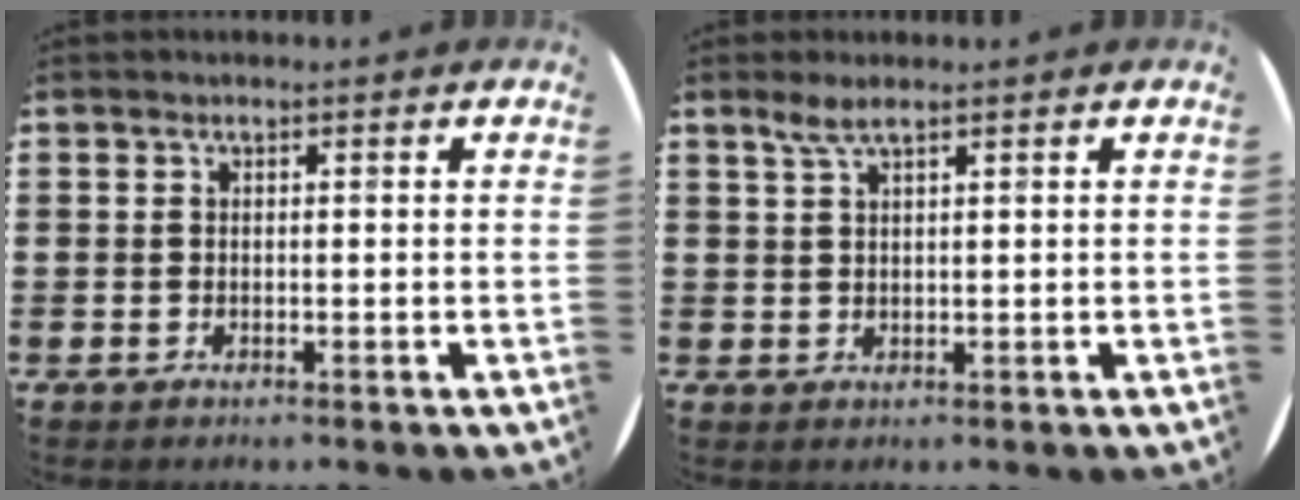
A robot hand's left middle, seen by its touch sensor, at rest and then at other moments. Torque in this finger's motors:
{"motor_torque": [0.33, -0.20, 0.16, 0.01]}